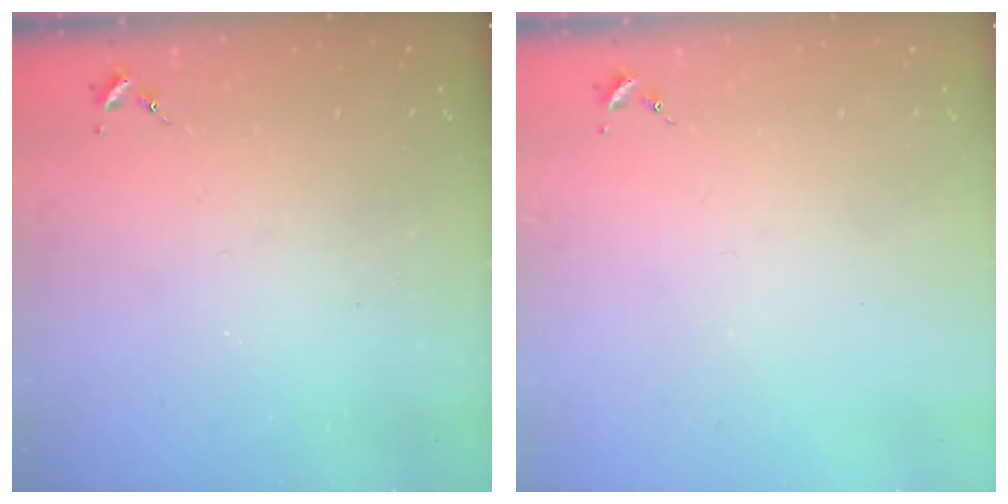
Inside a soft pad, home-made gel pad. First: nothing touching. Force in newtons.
{"total": 0.0}